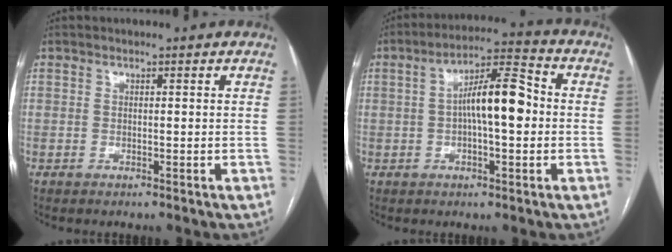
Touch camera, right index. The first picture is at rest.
{"total": 9.9, "force": [0.1, 2.6, 9.6], "torque": [-0.167, 0.028, -0.003]}